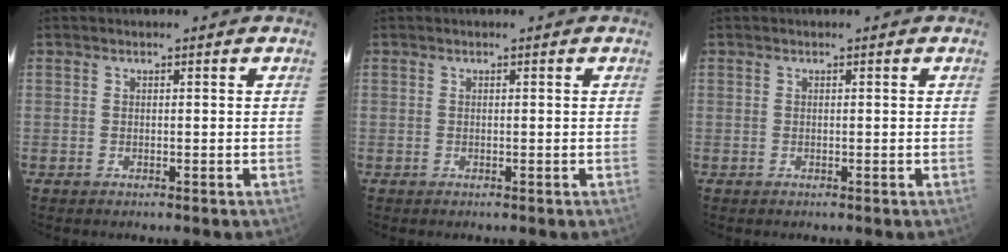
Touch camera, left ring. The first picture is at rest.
{"total": 0.0}
{"total": 0.0}